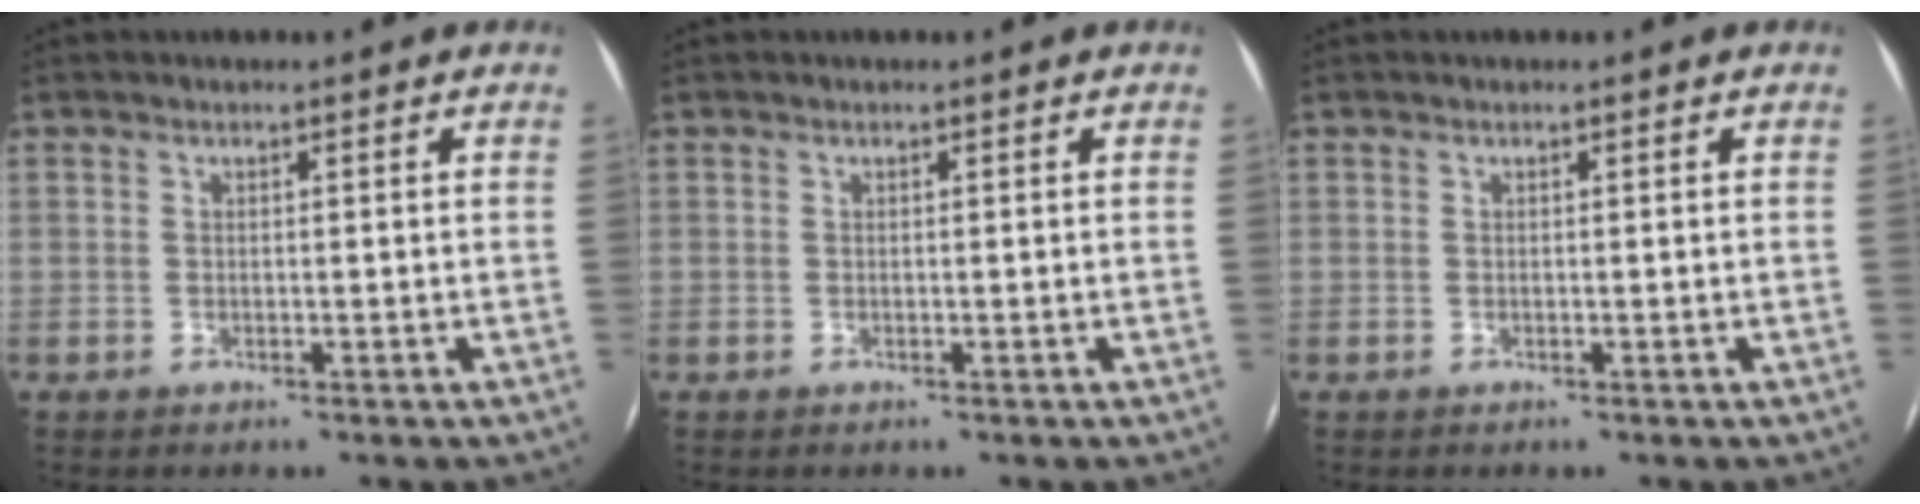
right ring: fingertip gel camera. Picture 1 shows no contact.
{"total": 0.0}
{"total": 0.0}